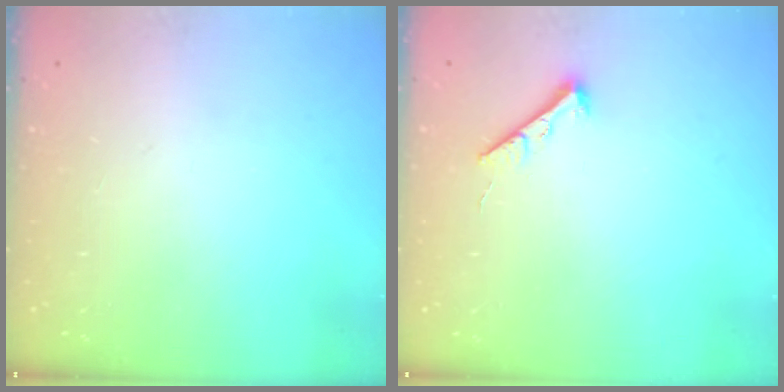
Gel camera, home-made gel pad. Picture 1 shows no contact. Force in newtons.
{"total": 5.4, "press": 5.4, "slide": 0.8}